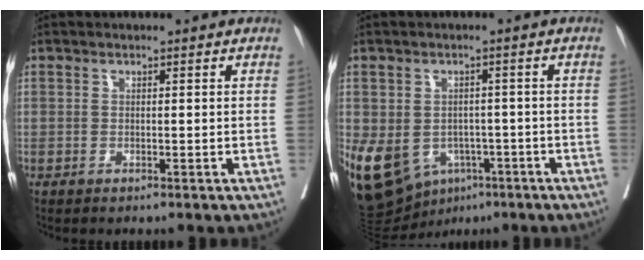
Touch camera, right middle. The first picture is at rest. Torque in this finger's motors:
{"motor_torque": [0.45, -0.19, 1.05, 0.21]}